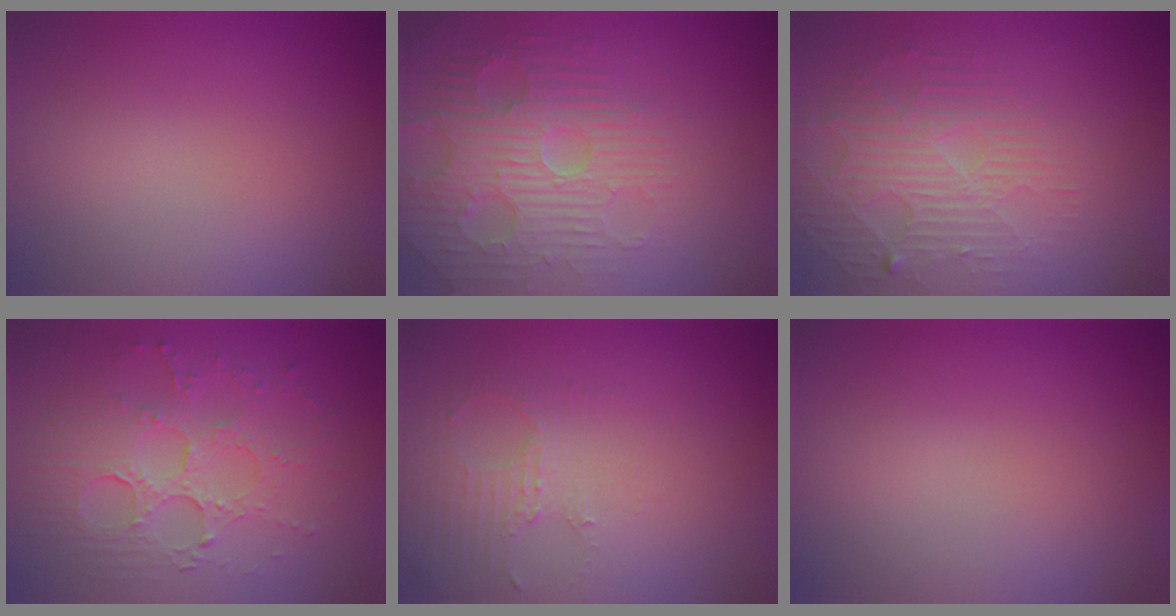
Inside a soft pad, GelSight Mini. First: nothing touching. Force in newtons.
{"total": 4.7, "press": 4.7, "slide": 0.9}
{"total": 4.7, "press": 3.4, "slide": 3.3}
{"total": 5.0, "press": 3.7, "slide": 3.4}
{"total": 2.6, "press": 1.9, "slide": 1.9}
{"total": 0.0}